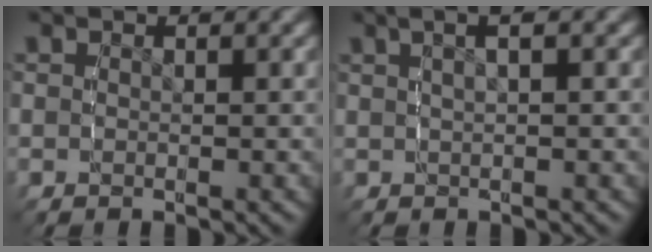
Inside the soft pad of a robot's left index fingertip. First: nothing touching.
{"total": 3.8, "force": [2.0, 1.2, 3.0], "torque": [-0.034, 0.022, 0.027]}